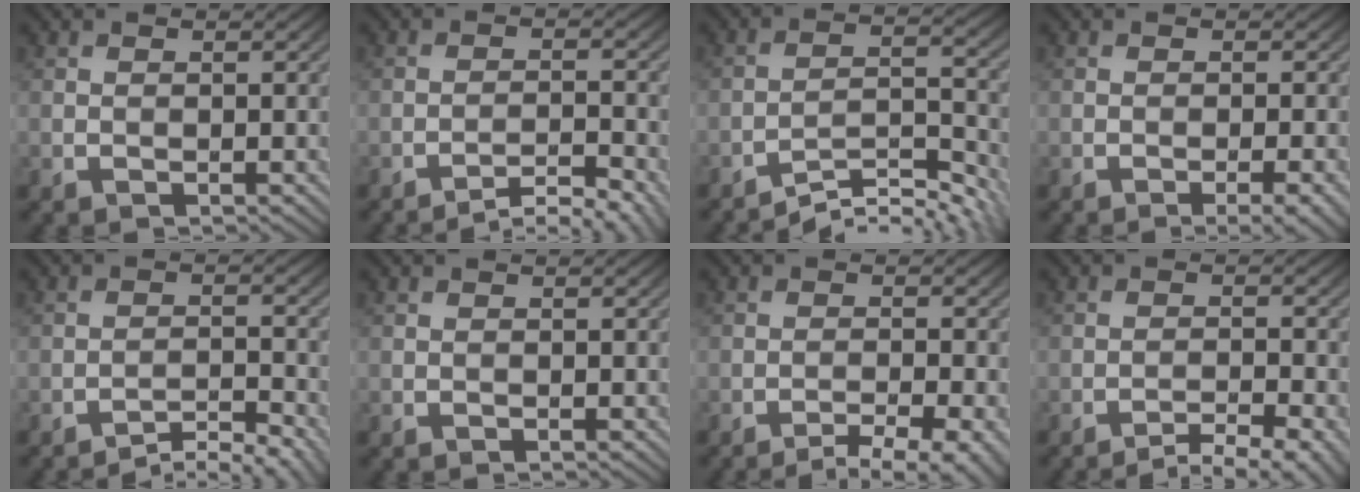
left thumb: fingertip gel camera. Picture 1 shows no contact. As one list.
[{"total": 3.8, "force": [-3.3, -0.2, 1.8], "torque": [-0.026, 0.009, -0.050]}, {"total": 5.8, "force": [-5.3, 0.2, 2.3], "torque": [-0.042, 0.002, -0.090]}, {"total": 2.8, "force": [-1.5, 0.3, 2.3], "torque": [-0.041, 0.005, -0.025]}, {"total": 3.6, "force": [-3.3, -0.2, 1.4], "torque": [-0.019, 0.010, -0.052]}, {"total": 0.0}, {"total": 5.2, "force": [-3.8, 0.6, 3.5], "torque": [-0.051, 0.003, -0.055]}, {"total": 4.5, "force": [-3.6, 0.3, 2.6], "torque": [-0.039, 0.008, -0.054]}]